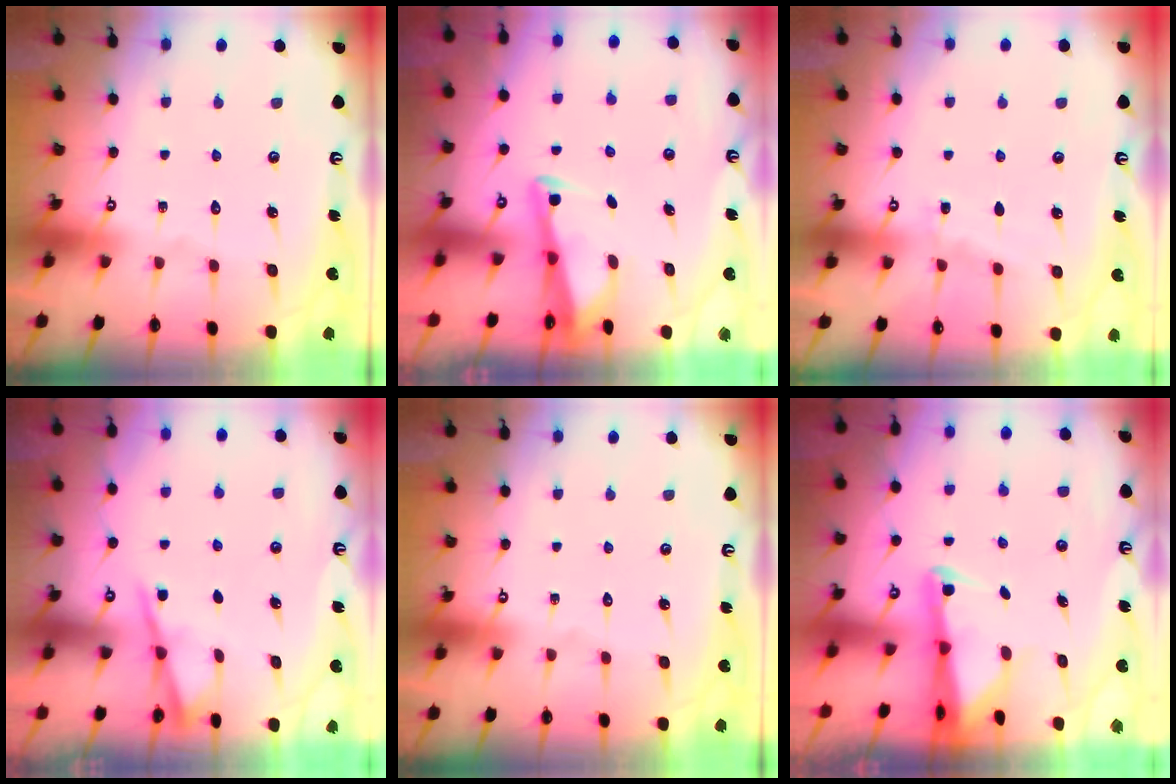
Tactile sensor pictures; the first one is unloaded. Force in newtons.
{"total": 2.9, "press": 2.9, "slide": 0.3}
{"total": 4.5, "press": 4.5, "slide": 0.5}
{"total": 3.3, "press": 3.3, "slide": 0.3}
{"total": 0.0}
{"total": 2.5, "press": 2.4, "slide": 0.5}